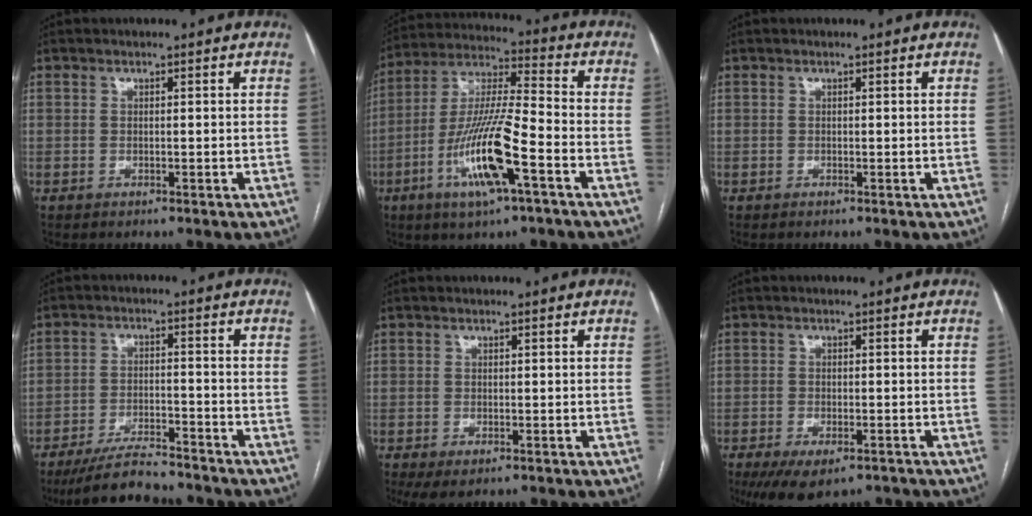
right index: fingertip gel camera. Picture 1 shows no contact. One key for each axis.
{"total": 15.3, "fx": -6.0, "fy": 1.5, "fz": 14.0, "tx": -0.280, "ty": -0.009, "tz": -0.112}
{"total": 0.0}
{"total": 8.9, "fx": -8.1, "fy": 1.2, "fz": 3.5, "tx": -0.060, "ty": -0.015, "tz": -0.140}
{"total": 2.8, "fx": -1.4, "fy": 1.5, "fz": 1.9, "tx": -0.035, "ty": -0.005, "tz": -0.013}
{"total": 7.8, "fx": -5.5, "fy": 3.3, "fz": 4.4, "tx": -0.069, "ty": -0.007, "tz": -0.085}